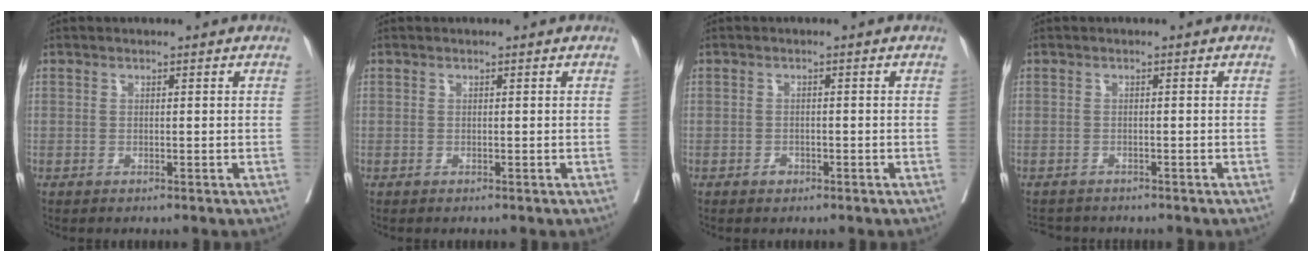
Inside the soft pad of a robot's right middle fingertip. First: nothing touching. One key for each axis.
{"total": 0.0}
{"total": 1.0, "fx": -0.6, "fy": 0.7, "fz": 0.4, "tx": -0.005, "ty": 0.003, "tz": -0.009}
{"total": 3.2, "fx": -3.0, "fy": 1.0, "fz": 0.3, "tx": -0.001, "ty": -0.007, "tz": -0.047}